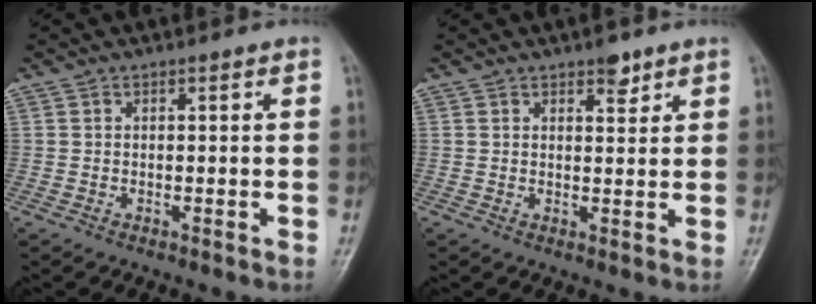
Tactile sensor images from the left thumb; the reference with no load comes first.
{"total": 2.9, "force": [2.1, 1.3, 1.6], "torque": [-0.011, -0.012, 0.030]}